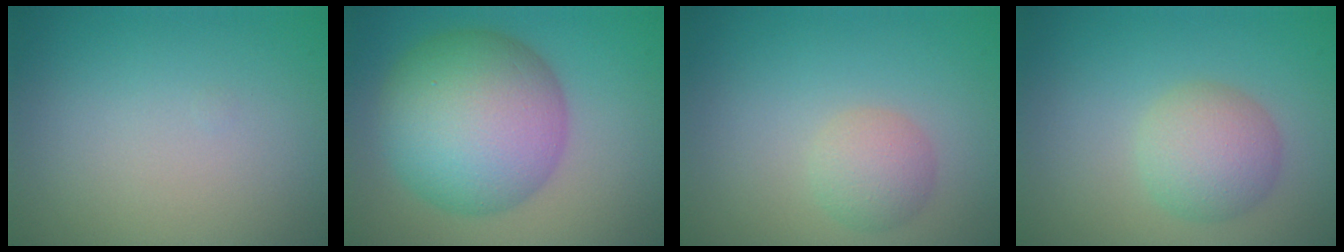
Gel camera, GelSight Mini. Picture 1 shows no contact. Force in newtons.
{"total": 11.7, "press": 11.7, "slide": 0.1}
{"total": 2.3, "press": 2.3, "slide": 0.0}
{"total": 3.8, "press": 3.8, "slide": 0.1}